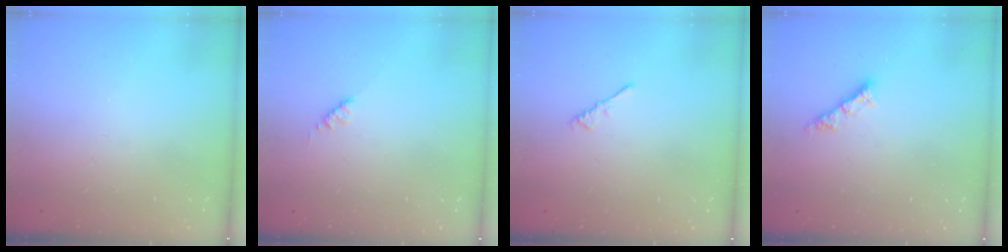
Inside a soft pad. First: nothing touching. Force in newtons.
{"total": 2.8, "press": 2.8, "slide": 0.4}
{"total": 1.1, "press": 1.0, "slide": 0.4}
{"total": 5.0, "press": 5.0, "slide": 0.3}